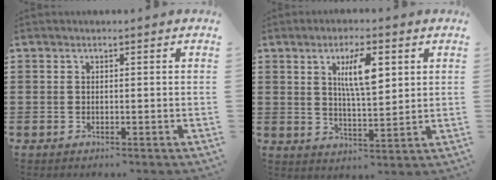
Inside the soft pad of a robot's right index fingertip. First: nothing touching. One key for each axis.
{"total": 7.3, "fx": 2.7, "fy": 2.2, "fz": 6.4, "tx": -0.124, "ty": 0.006, "tz": 0.042}